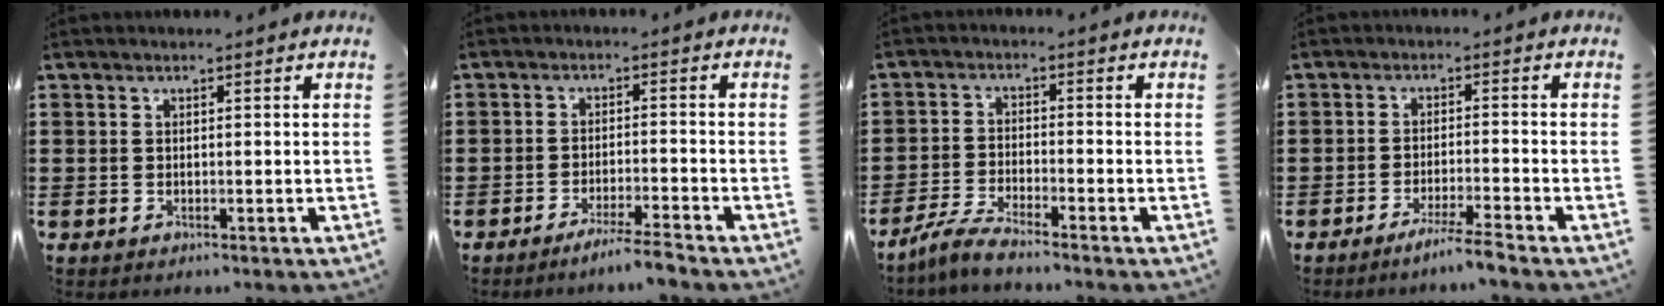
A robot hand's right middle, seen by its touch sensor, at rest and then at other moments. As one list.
[{"total": 3.8, "force": [-3.4, -0.5, 1.5], "torque": [-0.021, -0.003, -0.064]}, {"total": 4.0, "force": [-3.6, 0.0, 1.8], "torque": [-0.052, -0.009, -0.075]}, {"total": 3.8, "force": [-3.2, -0.5, 2.0], "torque": [-0.031, -0.005, -0.057]}]